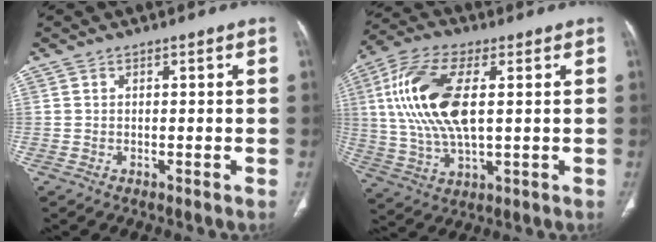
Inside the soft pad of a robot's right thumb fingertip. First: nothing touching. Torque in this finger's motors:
{"motor_torque": [-0.67, 2.11, 2.03, 0.18, 0.67]}